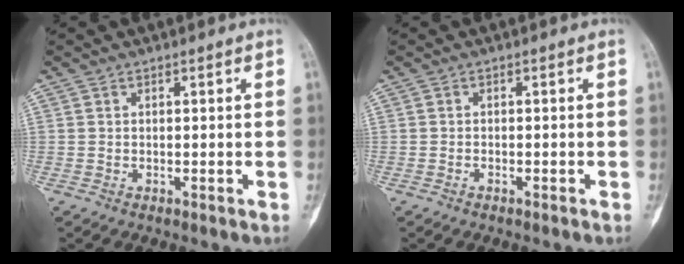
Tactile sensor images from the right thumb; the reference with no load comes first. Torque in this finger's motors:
{"motor_torque": [-0.34, -0.12, 0.16, 0.04, 0.04]}